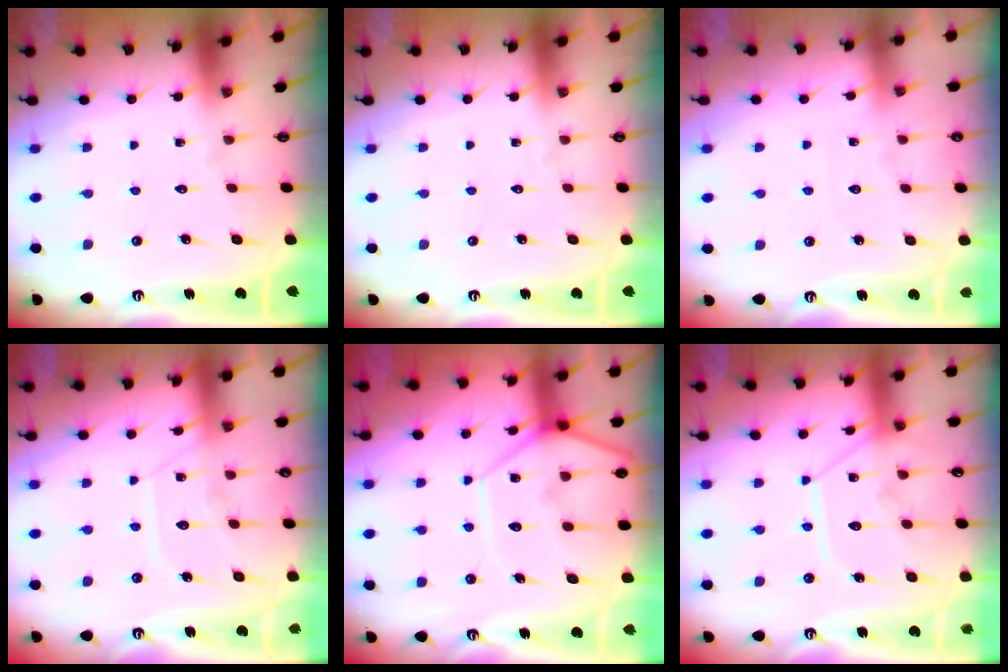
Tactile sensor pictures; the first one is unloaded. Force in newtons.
{"total": 0.0}
{"total": 3.5, "press": 3.5, "slide": 0.4}
{"total": 9.9, "press": 9.9, "slide": 0.9}
{"total": 11.8, "press": 11.8, "slide": 1.1}
{"total": 11.8, "press": 11.8, "slide": 0.6}